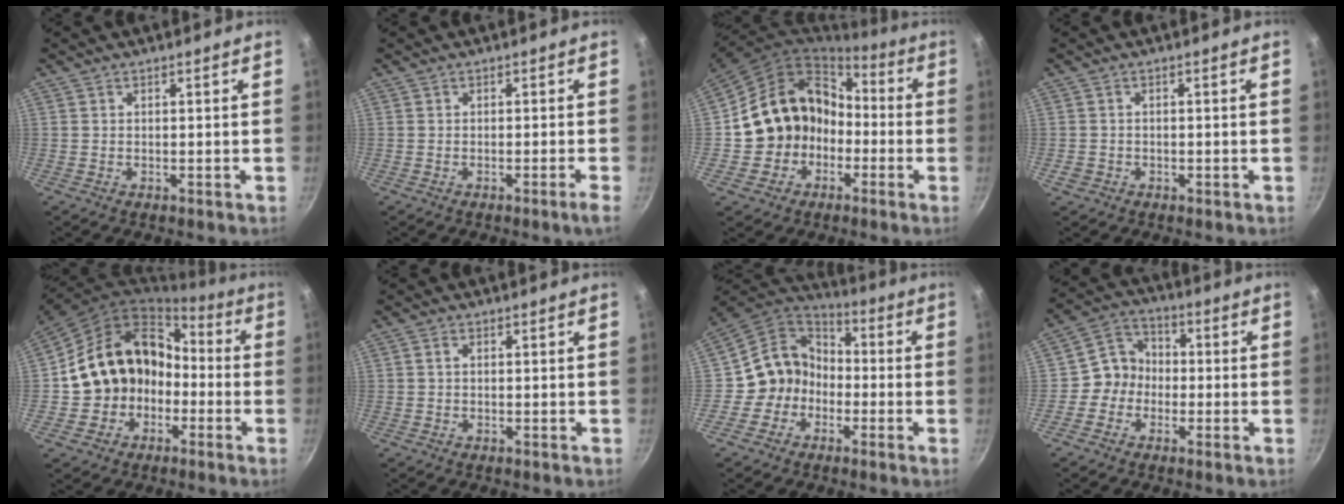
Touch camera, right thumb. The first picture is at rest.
{"total": 1.8, "force": [-1.0, -0.4, 1.5], "torque": [-0.035, 0.008, -0.015]}
{"total": 15.7, "force": [-3.0, 14.0, 6.3], "torque": [-0.073, 0.067, -0.037]}
{"total": 1.7, "force": [-0.7, 1.4, 0.7], "torque": [-0.013, 0.004, -0.008]}
{"total": 16.6, "force": [-3.0, 14.2, 8.0], "torque": [-0.104, 0.072, -0.040]}
{"total": 0.9, "force": [0.1, 0.6, 0.7], "torque": [-0.012, 0.005, 0.001]}
{"total": 10.9, "force": [-2.7, 9.9, 3.6], "torque": [-0.019, 0.052, -0.065]}
{"total": 7.1, "force": [-1.6, 6.4, 2.5], "torque": [-0.003, 0.029, -0.046]}